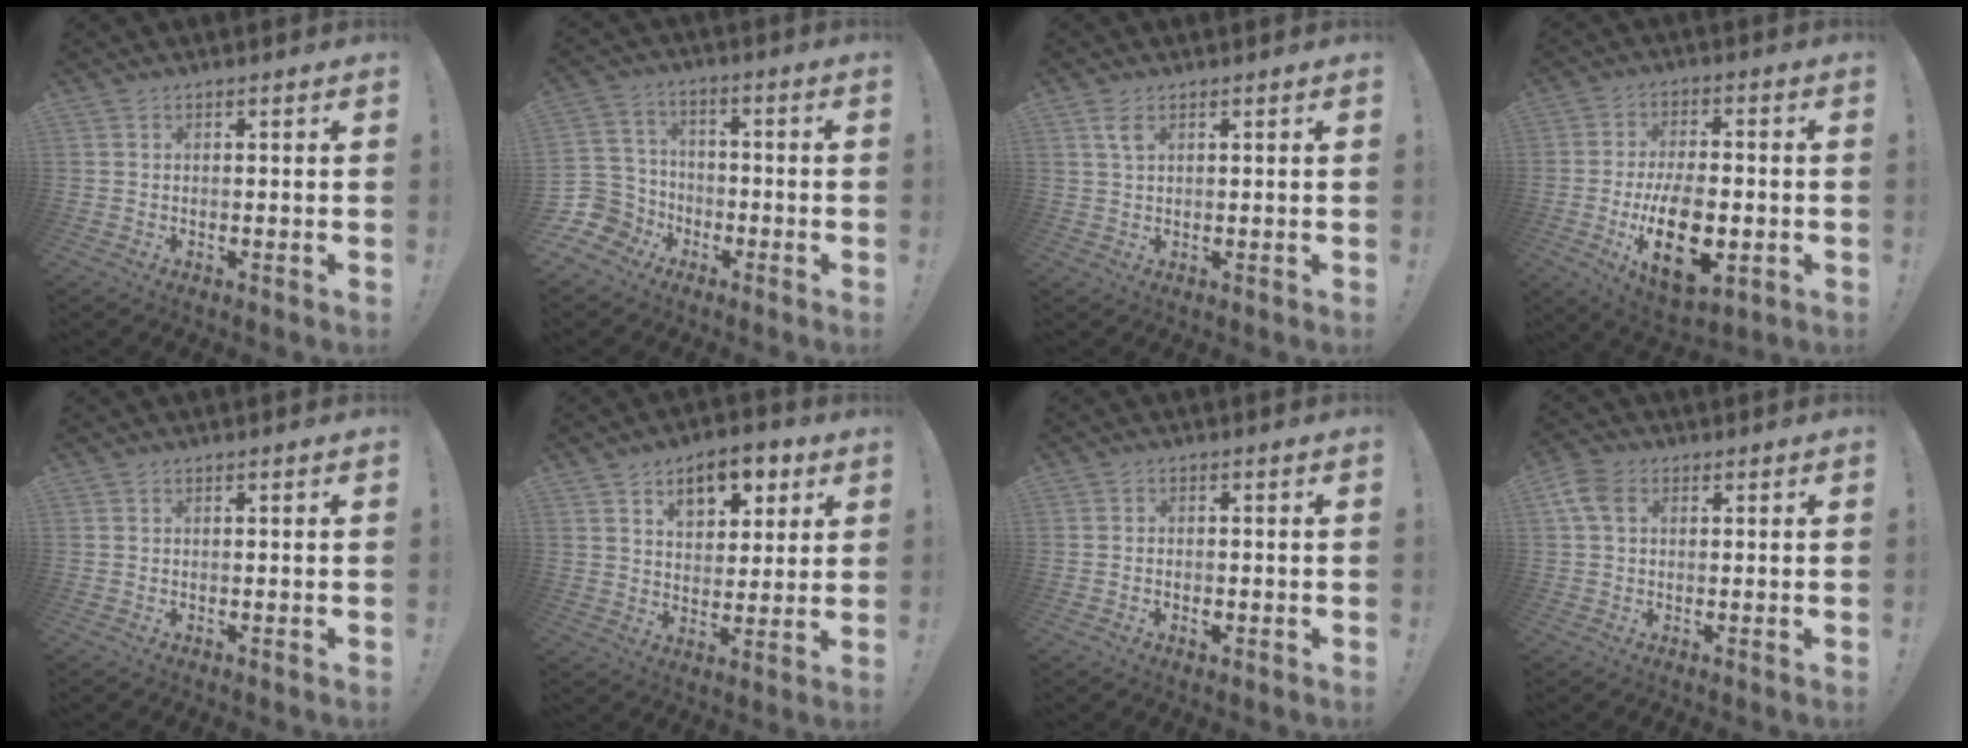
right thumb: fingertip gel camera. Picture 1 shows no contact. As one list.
[{"total": 9.6, "force": [-4.4, 8.1, 2.7], "torque": [-0.060, 0.029, -0.078]}, {"total": 3.2, "force": [2.1, 0.7, 2.4], "torque": [-0.042, -0.004, 0.036]}, {"total": 18.0, "force": [-4.7, 9.4, 14.7], "torque": [-0.242, 0.009, -0.069]}, {"total": 0.0}, {"total": 11.0, "force": [5.9, 6.5, 6.6], "torque": [-0.084, -0.025, 0.105]}, {"total": 1.9, "force": [-1.1, 1.2, 1.0], "torque": [-0.011, 0.004, -0.018]}, {"total": 6.2, "force": [2.4, 4.0, 4.1], "torque": [-0.077, 0.000, 0.049]}]